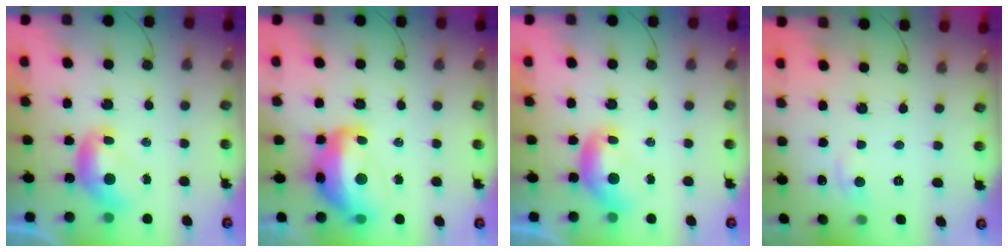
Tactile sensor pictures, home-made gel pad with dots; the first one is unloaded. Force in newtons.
{"total": 9.2, "press": 9.0, "slide": 1.7}
{"total": 0.0}
{"total": 0.9, "press": 0.3, "slide": 0.8}